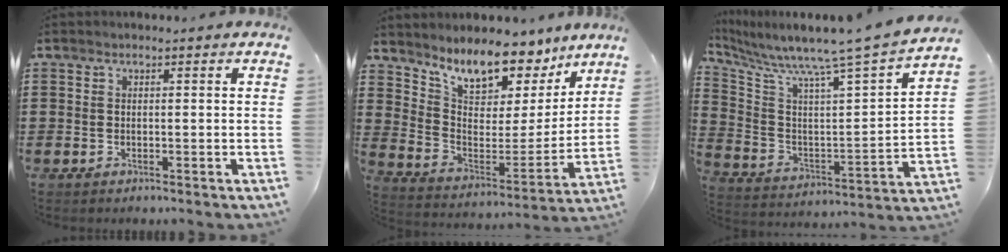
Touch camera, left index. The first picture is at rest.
{"total": 9.3, "force": [8.4, 2.9, 2.8], "torque": [-0.076, -0.069, 0.149]}
{"total": 7.2, "force": [6.4, -1.0, 3.1], "torque": [-0.093, -0.069, 0.094]}